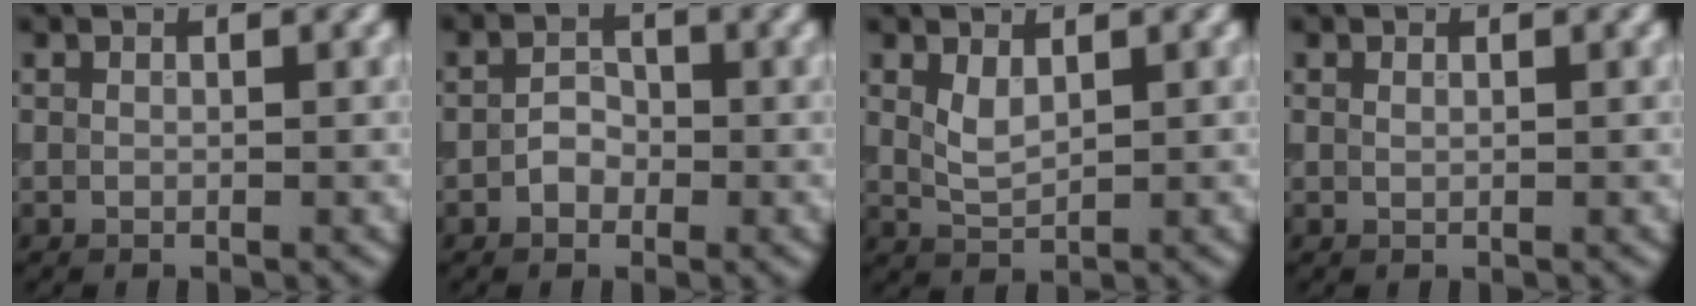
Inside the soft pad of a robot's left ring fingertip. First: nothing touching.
{"total": 1.8, "force": [-0.8, 1.4, 0.9], "torque": [-0.014, 0.005, -0.017]}
{"total": 2.1, "force": [0.8, 1.1, 1.6], "torque": [-0.036, -0.002, 0.021]}
{"total": 0.0}